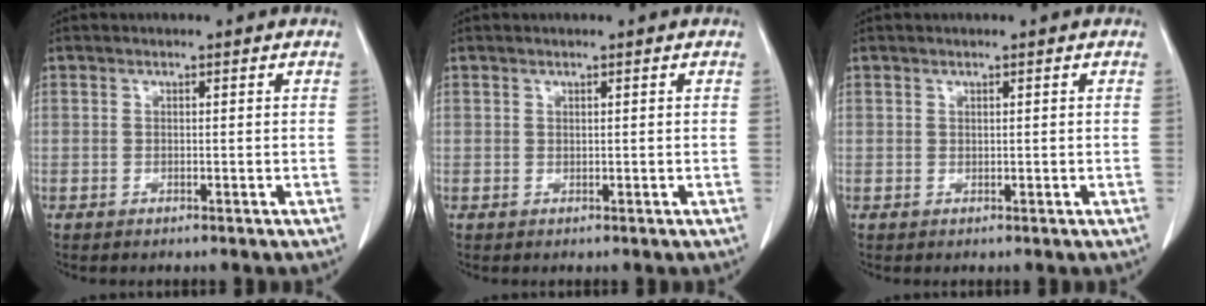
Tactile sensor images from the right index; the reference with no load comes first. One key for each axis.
{"total": 0.0}
{"total": 0.0}